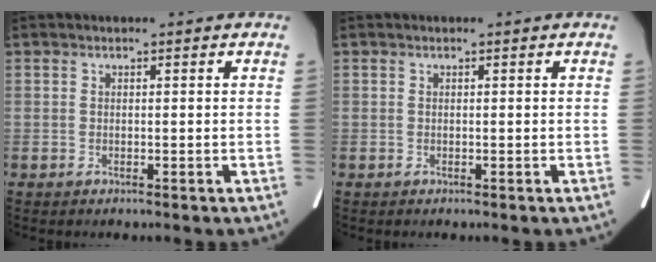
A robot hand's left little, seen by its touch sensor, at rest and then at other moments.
{"total": 0.0}